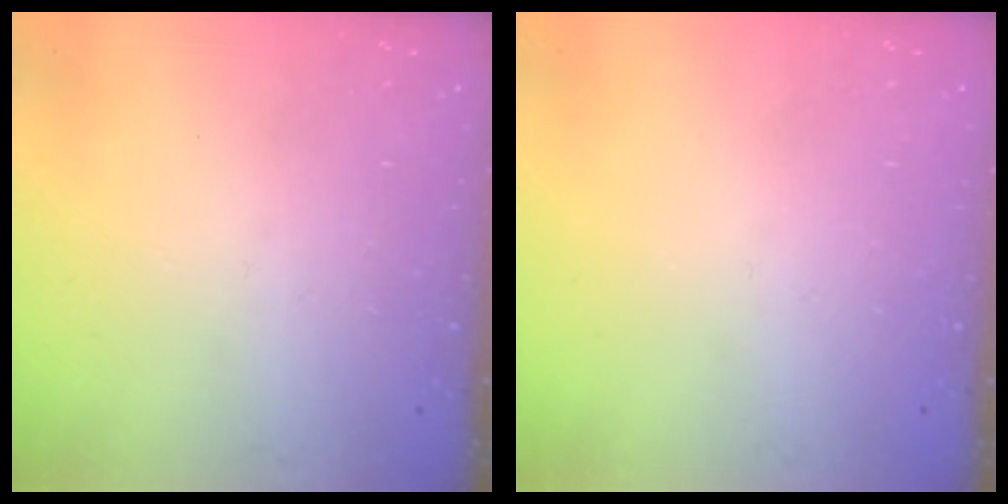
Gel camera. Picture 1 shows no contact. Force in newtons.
{"total": 0.0}